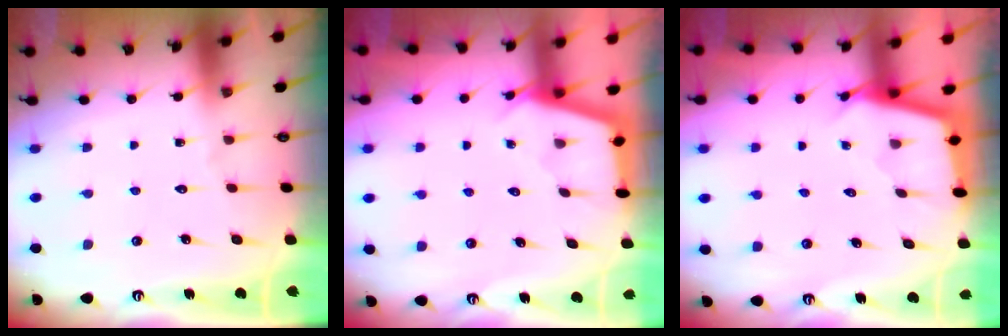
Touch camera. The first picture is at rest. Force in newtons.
{"total": 2.9, "press": 2.9, "slide": 0.3}
{"total": 2.5, "press": 2.5, "slide": 0.2}